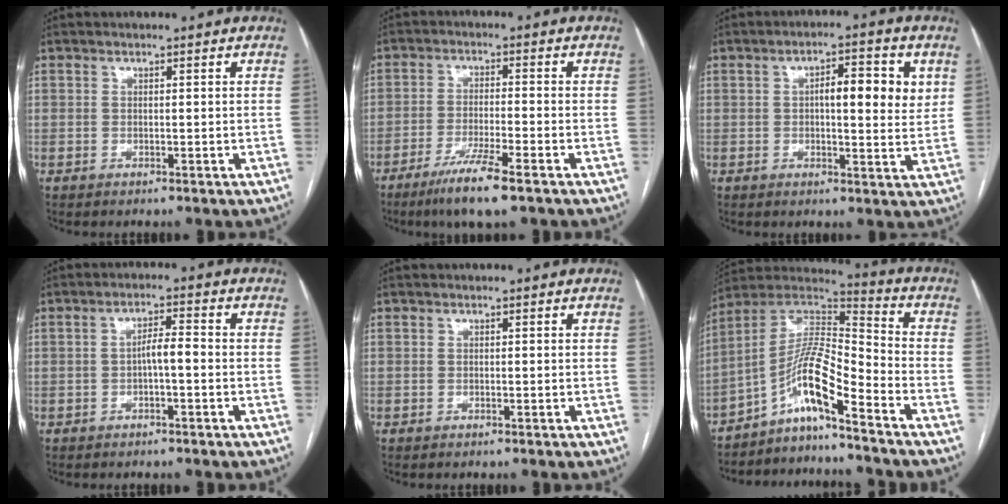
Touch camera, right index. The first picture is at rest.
{"total": 8.0, "force": [-5.2, 0.1, 6.0], "torque": [-0.114, -0.020, -0.092]}
{"total": 7.9, "force": [2.0, 2.3, 7.3], "torque": [-0.102, 0.010, 0.025]}
{"total": 3.2, "force": [-0.8, 0.6, 3.0], "torque": [-0.050, 0.010, -0.012]}
{"total": 0.0}
{"total": 10.9, "force": [-6.7, 0.9, 8.6], "torque": [-0.168, 0.025, -0.126]}